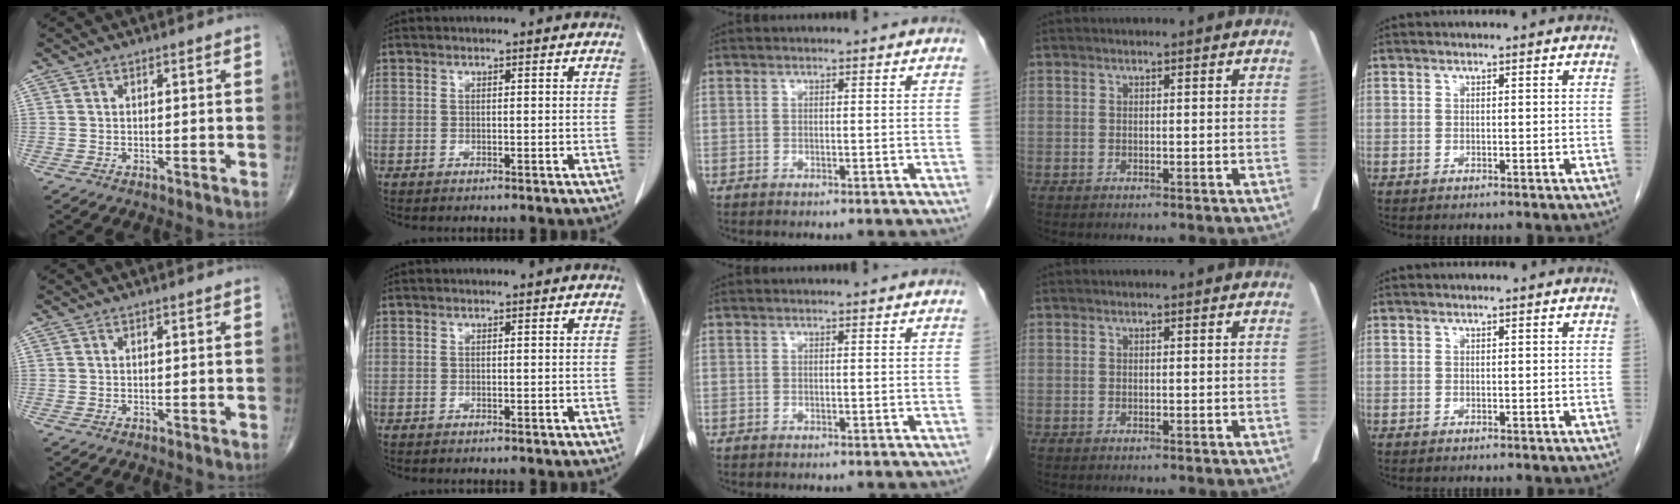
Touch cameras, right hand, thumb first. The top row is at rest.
{}